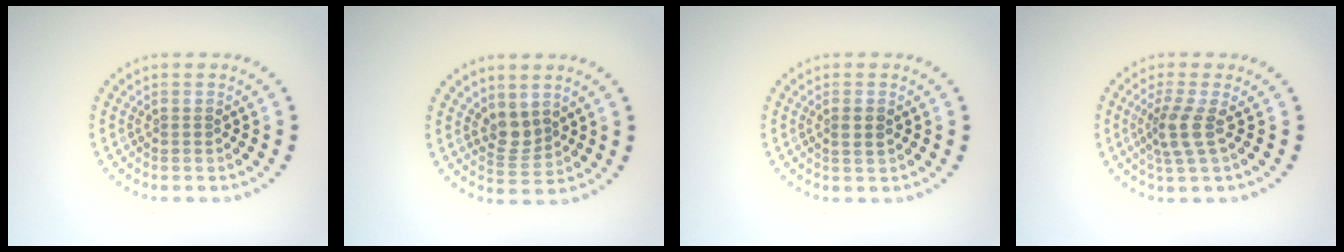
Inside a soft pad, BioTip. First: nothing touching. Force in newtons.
{"total": 2.2, "press": 1.8, "slide": 1.4}
{"total": 1.3, "press": 1.3, "slide": 0.4}
{"total": 2.6, "press": 1.9, "slide": 1.7}